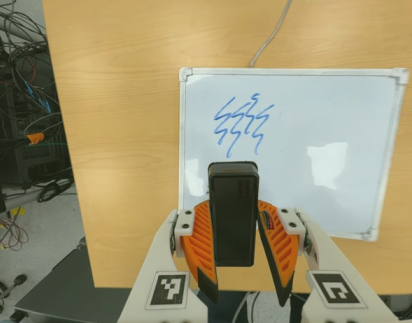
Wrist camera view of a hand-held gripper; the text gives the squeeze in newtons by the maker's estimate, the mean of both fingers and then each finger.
{"total": 6.0, "left": 5.1, "right": 6.9}